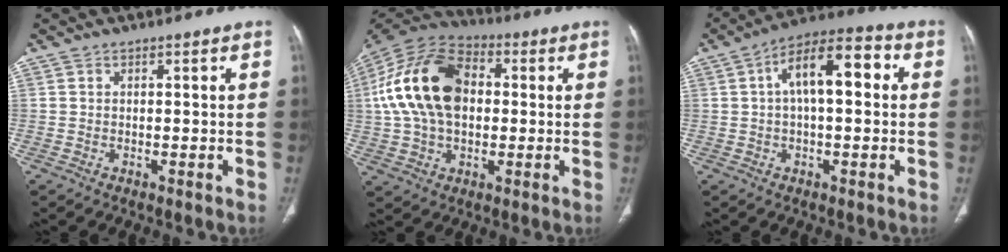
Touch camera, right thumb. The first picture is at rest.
{"total": 19.4, "force": [2.1, 12.5, 14.7], "torque": [-0.277, 0.024, 0.031]}
{"total": 12.3, "force": [2.1, 5.5, 10.8], "torque": [-0.170, 0.038, 0.026]}